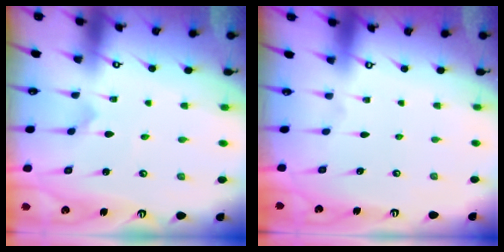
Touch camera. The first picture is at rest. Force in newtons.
{"total": 0.0}